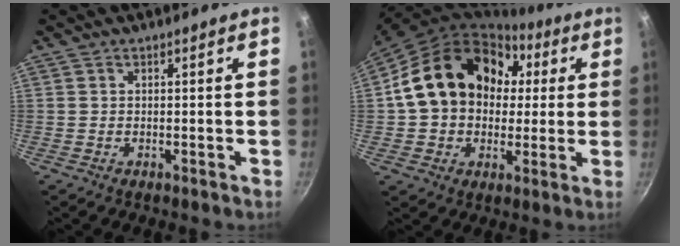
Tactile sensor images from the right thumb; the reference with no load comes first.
{"total": 21.6, "force": [3.8, 17.0, 12.7], "torque": [-0.195, 0.039, 0.059]}